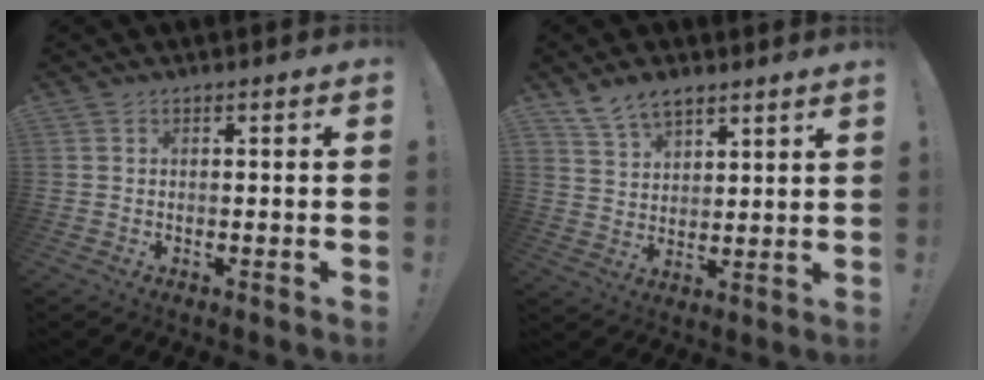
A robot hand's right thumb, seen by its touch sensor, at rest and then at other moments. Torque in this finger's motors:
{"motor_torque": [0.05, 0.08, 0.25, 0.21, 0.01]}